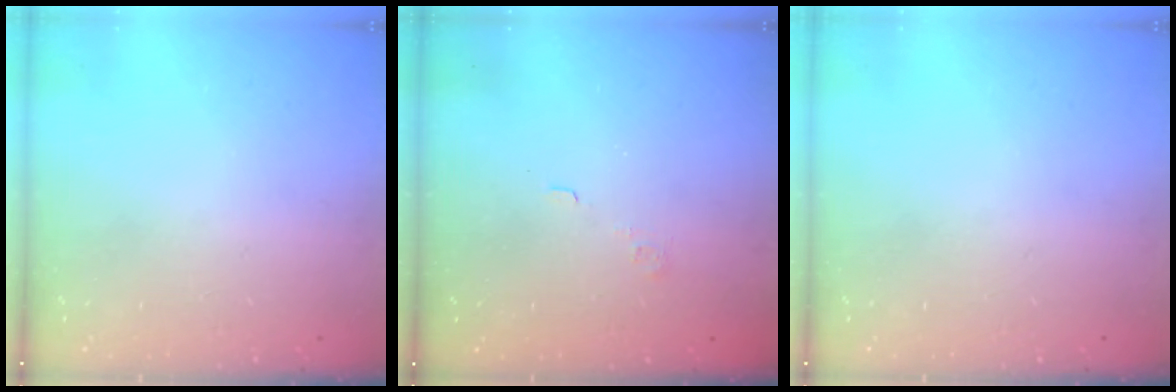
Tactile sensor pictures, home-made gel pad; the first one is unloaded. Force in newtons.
{"total": 3.4, "press": 3.3, "slide": 0.9}
{"total": 0.0}